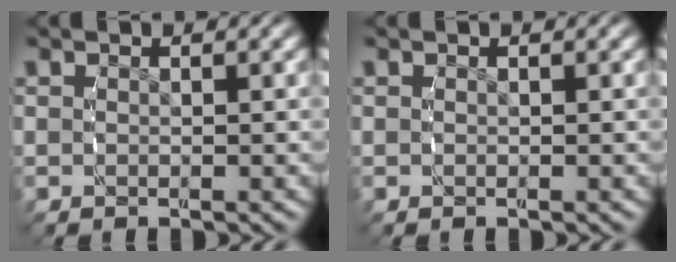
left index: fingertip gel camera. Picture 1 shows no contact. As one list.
[{"total": 0.0}]